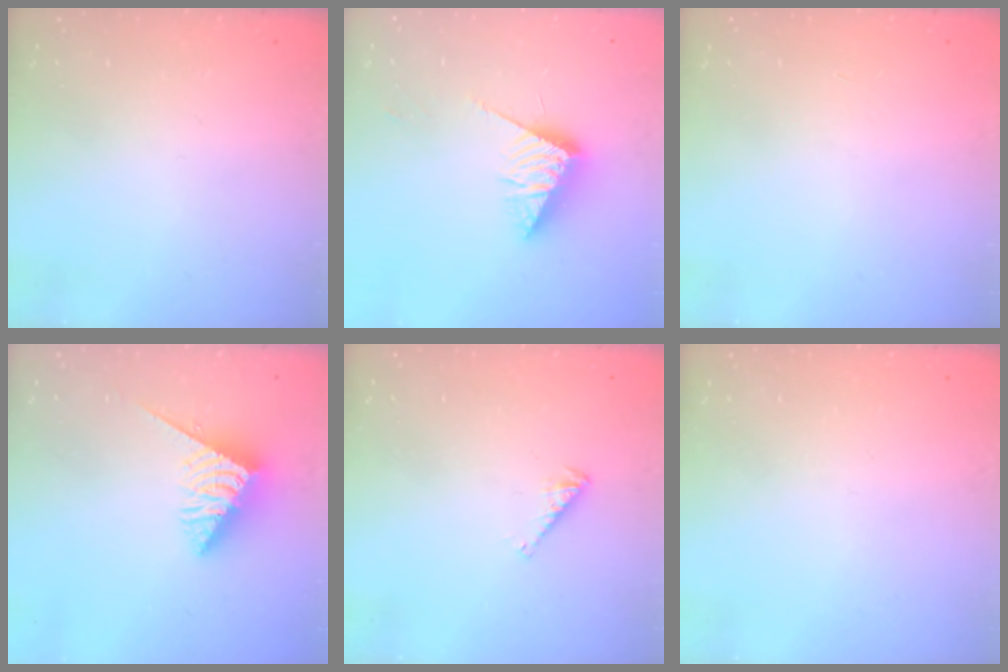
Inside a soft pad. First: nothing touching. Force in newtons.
{"total": 10.2, "press": 10.2, "slide": 0.4}
{"total": 0.0}
{"total": 7.1, "press": 7.0, "slide": 0.8}
{"total": 2.5, "press": 2.5, "slide": 0.4}
{"total": 0.0}